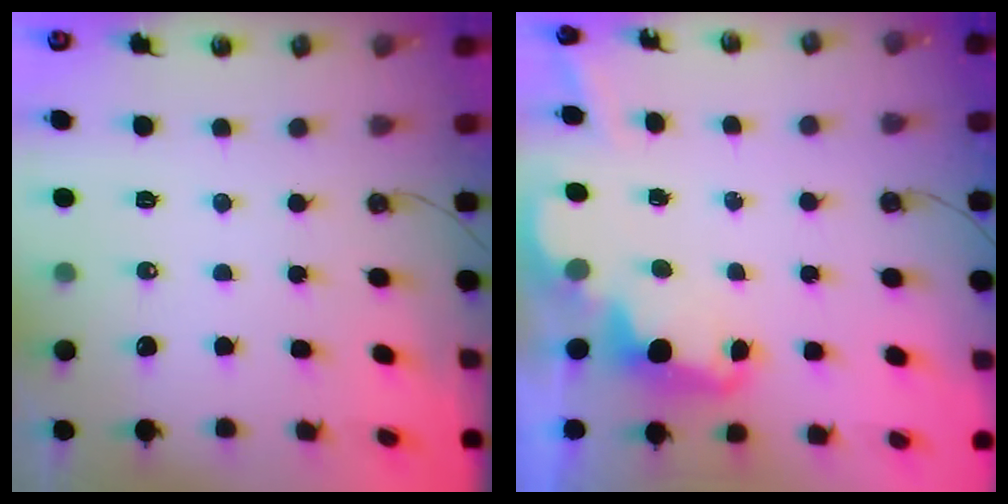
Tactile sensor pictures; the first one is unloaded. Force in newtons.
{"total": 2.3, "press": 2.2, "slide": 0.5}